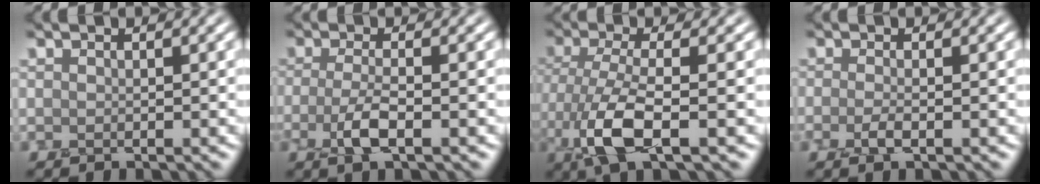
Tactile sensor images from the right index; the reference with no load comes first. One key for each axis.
{"total": 2.8, "fx": -1.1, "fy": 0.9, "fz": 2.4, "tx": -0.059, "ty": 0.002, "tz": -0.025}
{"total": 5.1, "fx": -1.2, "fy": 1.9, "fz": 4.5, "tx": -0.106, "ty": 0.000, "tz": -0.023}
{"total": 1.5, "fx": -0.6, "fy": 0.5, "fz": 1.3, "tx": -0.032, "ty": -0.001, "tz": -0.016}